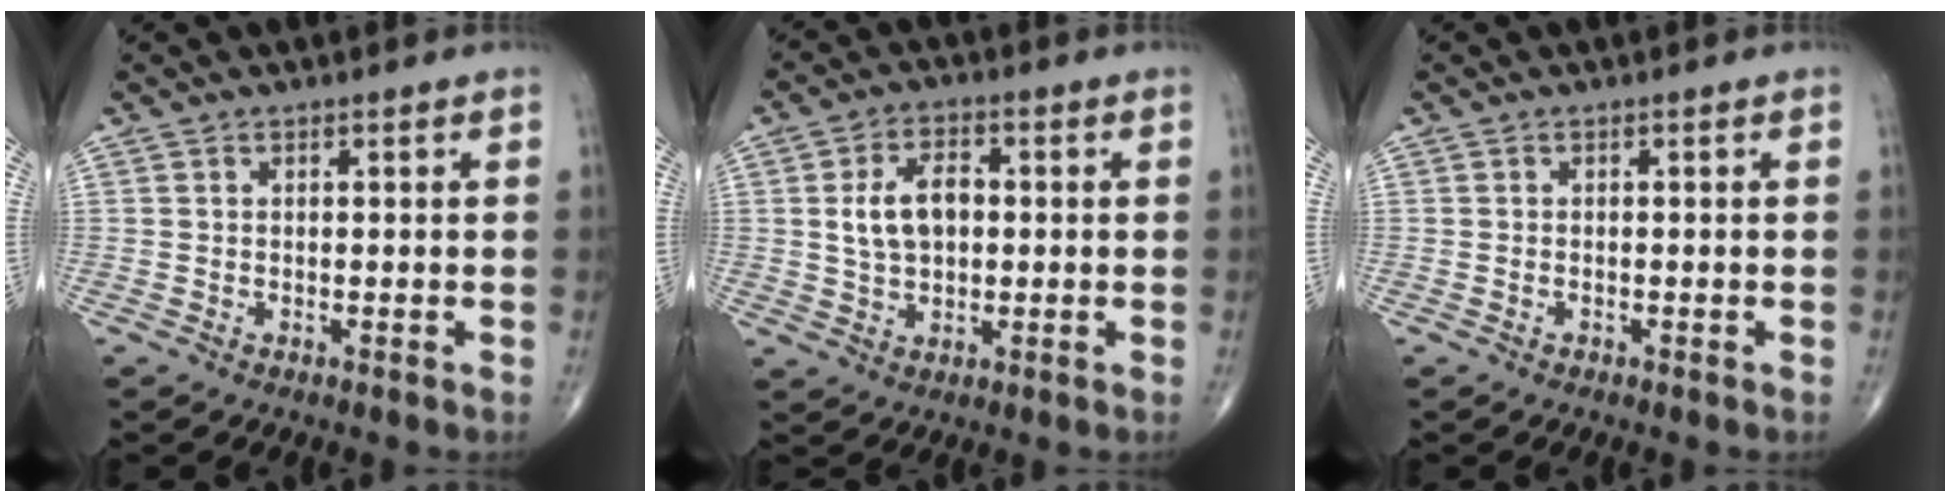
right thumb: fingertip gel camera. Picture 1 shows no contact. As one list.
[{"total": 7.9, "force": [0.7, 5.0, 6.1], "torque": [-0.096, 0.011, 0.012]}, {"total": 0.0}]